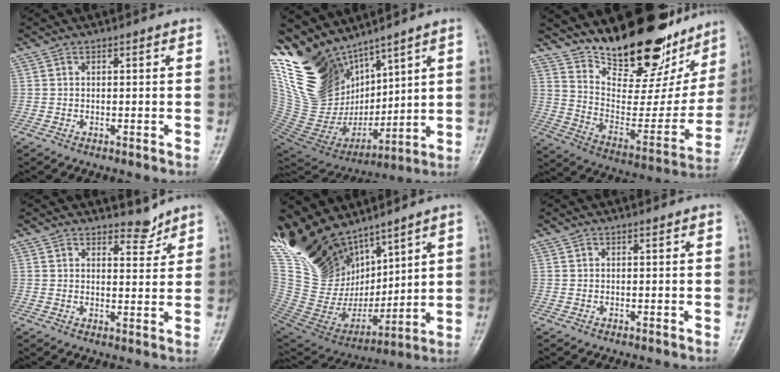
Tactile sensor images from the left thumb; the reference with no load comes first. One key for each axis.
{"total": 21.4, "fx": 14.5, "fy": 11.0, "fz": 11.4, "tx": -0.185, "ty": -0.068, "tz": 0.293}
{"total": 26.4, "fx": 20.3, "fy": 9.6, "fz": 13.8, "tx": -0.171, "ty": -0.108, "tz": 0.309}
{"total": 3.6, "fx": 3.3, "fy": 1.5, "fz": 0.6, "tx": 0.013, "ty": -0.027, "tz": 0.050}
{"total": 28.3, "fx": 19.5, "fy": 14.1, "fz": 14.9, "tx": -0.278, "ty": -0.055, "tz": 0.381}
{"total": 0.0}